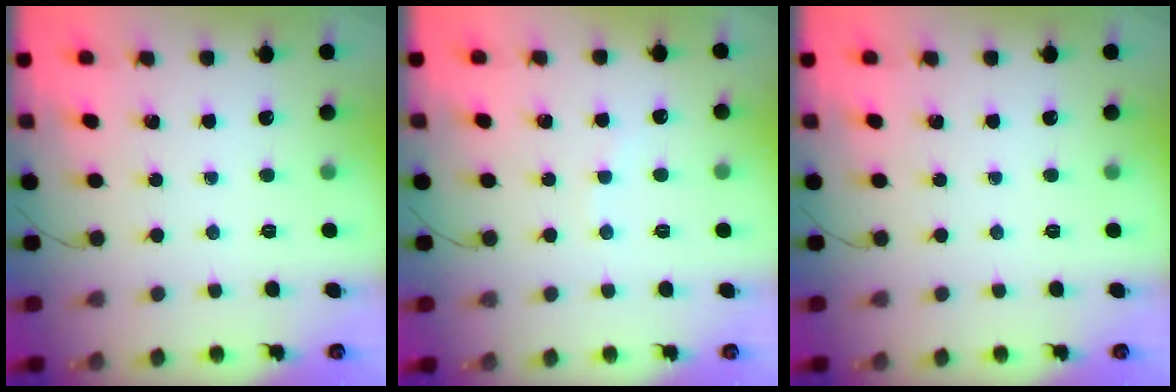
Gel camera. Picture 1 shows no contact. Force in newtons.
{"total": 3.8, "press": 3.7, "slide": 0.9}
{"total": 0.0}